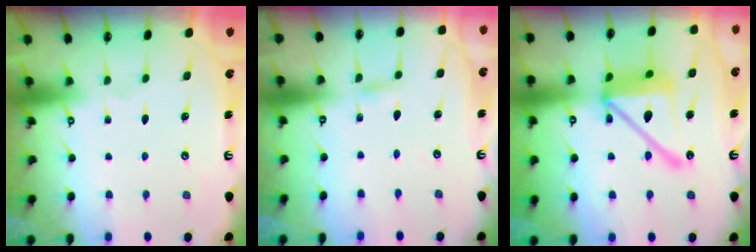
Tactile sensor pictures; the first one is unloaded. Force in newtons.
{"total": 2.4, "press": 2.4, "slide": 0.1}
{"total": 18.4, "press": 18.3, "slide": 1.9}